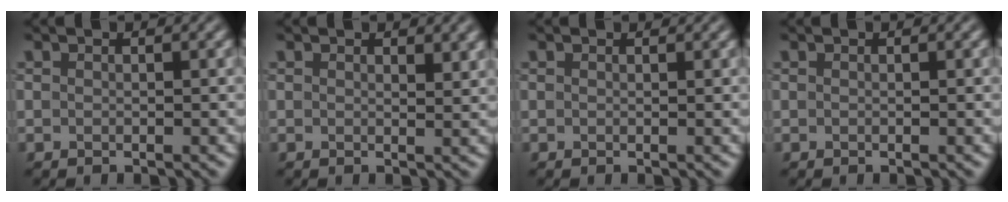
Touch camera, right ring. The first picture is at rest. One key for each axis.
{"total": 1.2, "fx": 0.9, "fy": 0.3, "fz": 0.7, "tx": -0.008, "ty": -0.003, "tz": 0.016}
{"total": 0.5, "fx": 0.5, "fy": 0.1, "fz": 0.1, "tx": -0.004, "ty": -0.004, "tz": 0.005}
{"total": 0.0}